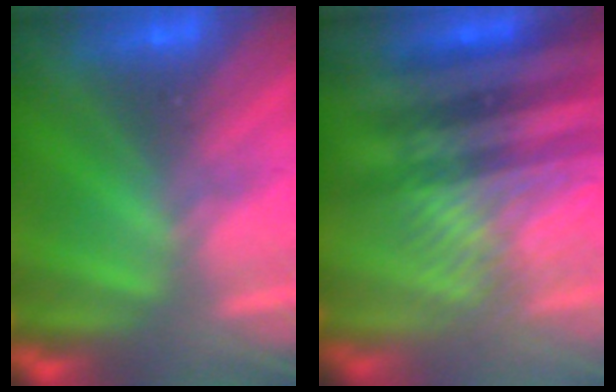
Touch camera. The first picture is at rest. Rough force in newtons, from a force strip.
{"total": 4.0}